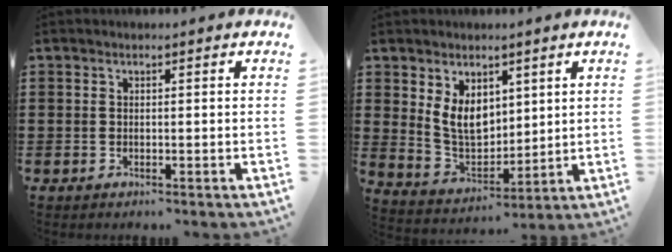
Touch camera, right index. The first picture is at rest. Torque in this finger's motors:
{"motor_torque": [0.49, 0.25, 0.26, 0.14]}